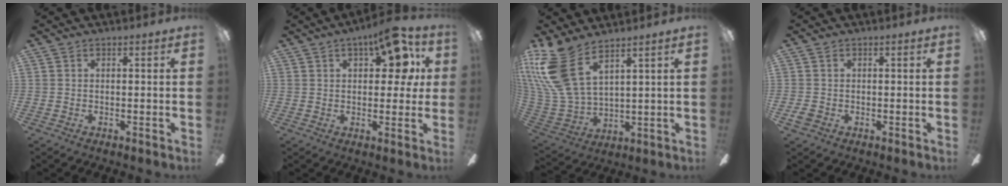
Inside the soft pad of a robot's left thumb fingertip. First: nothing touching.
{"total": 13.0, "force": [5.6, 6.0, 10.1], "torque": [-0.122, -0.016, 0.088]}
{"total": 16.6, "force": [9.7, 7.3, 11.4], "torque": [-0.273, -0.060, 0.174]}
{"total": 1.9, "force": [-0.5, 1.6, 0.9], "torque": [-0.016, 0.005, -0.011]}